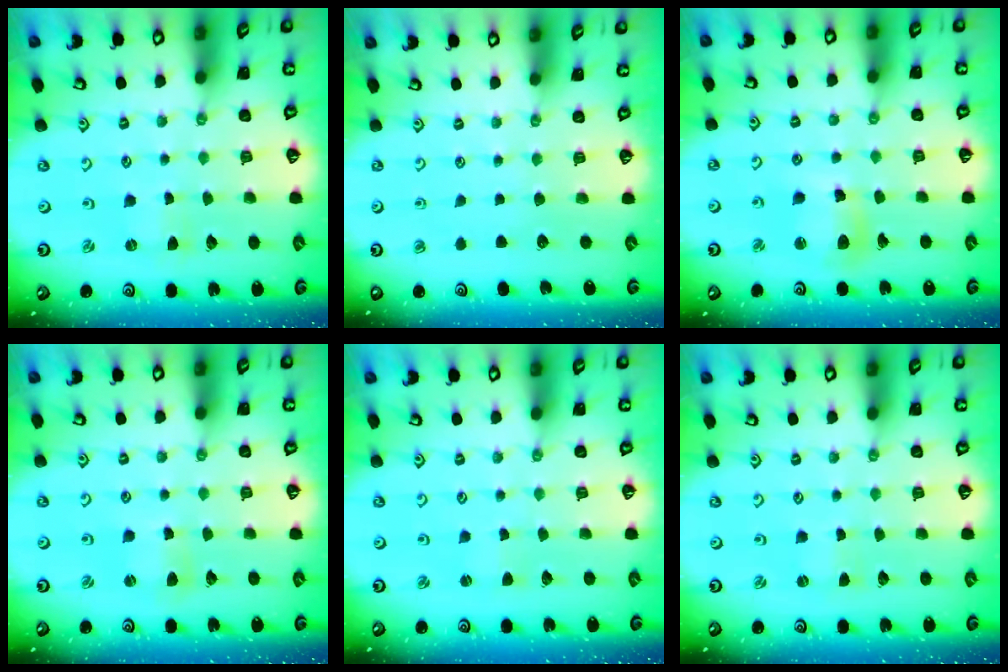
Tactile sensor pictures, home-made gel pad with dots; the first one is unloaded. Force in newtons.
{"total": 0.0}
{"total": 10.6, "press": 10.5, "slide": 1.5}
{"total": 2.5, "press": 2.5, "slide": 0.3}
{"total": 1.6, "press": 1.6, "slide": 0.3}
{"total": 0.0}